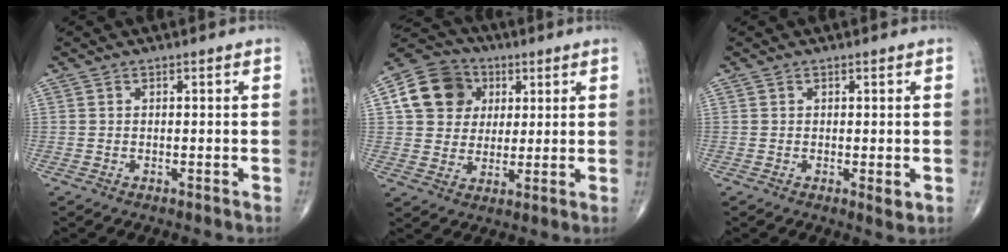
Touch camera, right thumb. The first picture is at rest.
{"total": 12.8, "force": [3.6, 11.0, 5.5], "torque": [-0.078, 0.001, 0.057]}
{"total": 1.5, "force": [-0.1, 0.6, 1.4], "torque": [-0.018, -0.007, -0.002]}